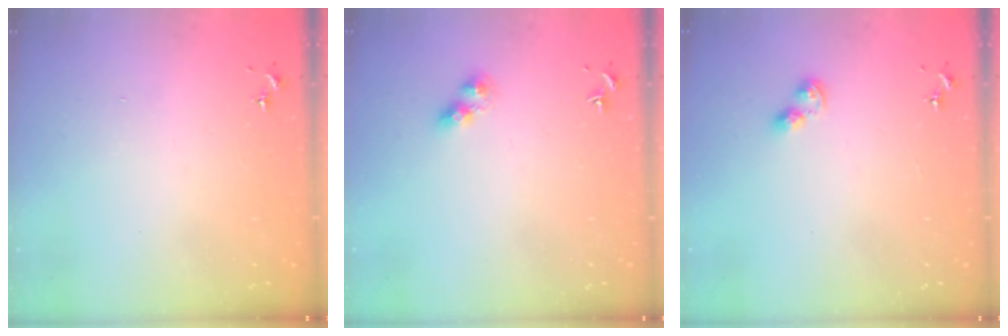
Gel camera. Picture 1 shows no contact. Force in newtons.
{"total": 5.7, "press": 5.7, "slide": 0.2}
{"total": 3.6, "press": 3.6, "slide": 0.5}